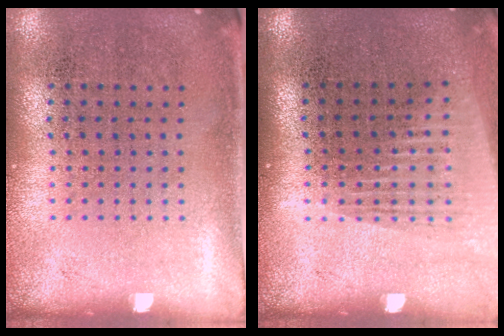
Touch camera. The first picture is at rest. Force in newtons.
{"total": 1.4, "press": 1.2, "slide": 0.7}